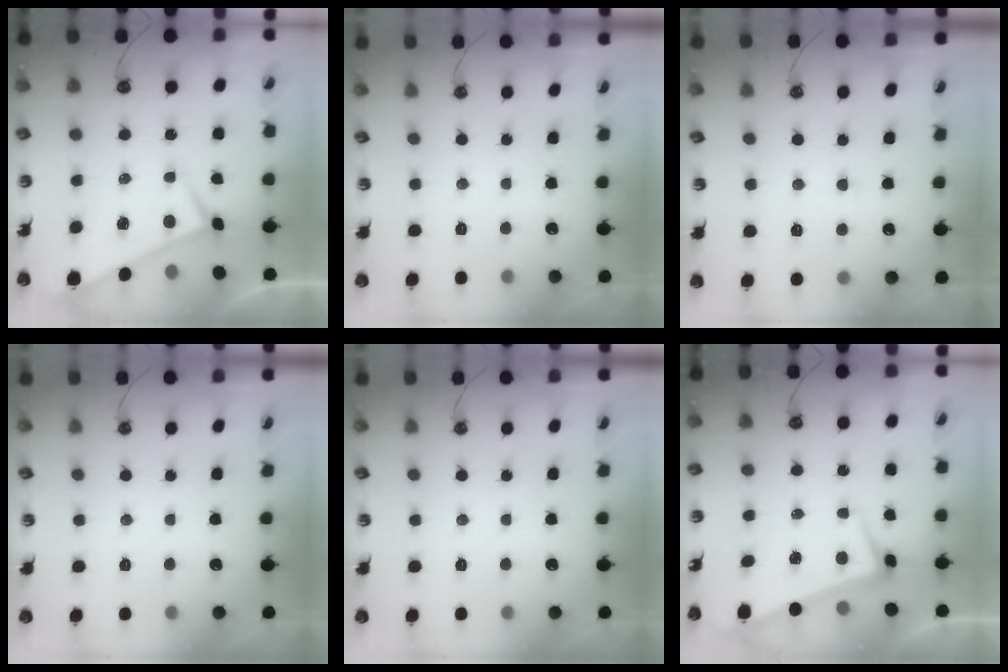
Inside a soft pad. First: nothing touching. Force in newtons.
{"total": 0.0}
{"total": 0.6, "press": 0.3, "slide": 0.6}
{"total": 0.0}
{"total": 0.0}
{"total": 1.5, "press": 0.5, "slide": 1.5}